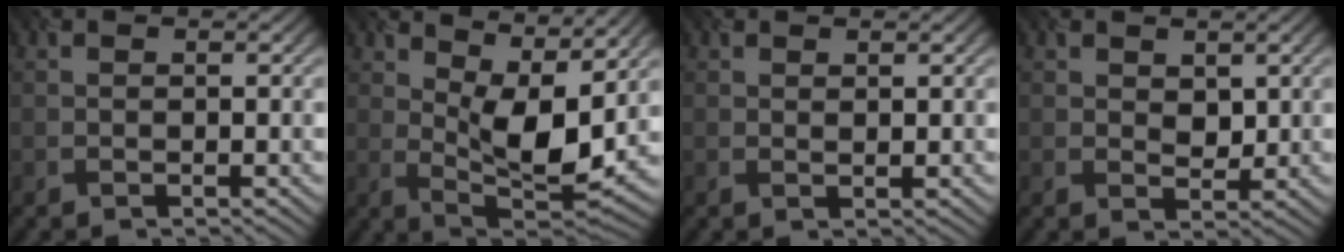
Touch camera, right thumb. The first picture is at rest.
{"total": 10.3, "force": [4.3, 4.0, 8.5], "torque": [-0.168, -0.003, 0.082]}
{"total": 0.8, "force": [0.6, 0.2, 0.4], "torque": [0.003, -0.003, 0.019]}
{"total": 2.3, "force": [0.8, 1.7, 1.4], "torque": [-0.030, 0.002, 0.026]}